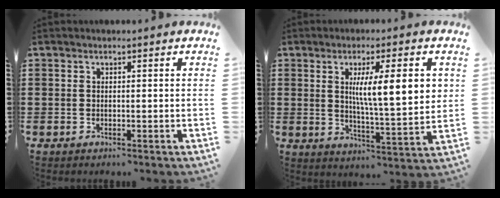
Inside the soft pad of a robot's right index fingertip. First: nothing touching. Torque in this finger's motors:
{"motor_torque": [1.45, 0.69, 0.89, 0.17]}